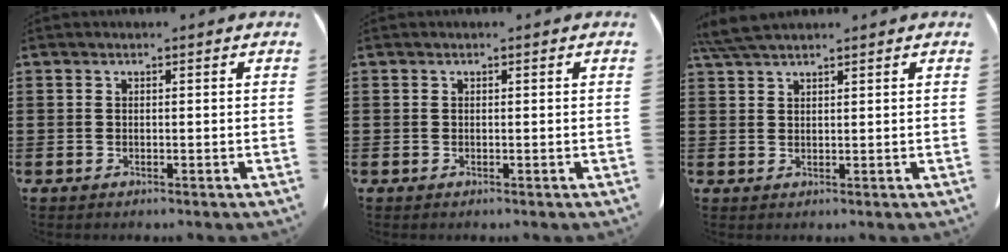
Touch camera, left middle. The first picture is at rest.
{"total": 0.0}
{"total": 4.0, "force": [3.3, 0.5, 2.2], "torque": [-0.053, -0.001, 0.064]}